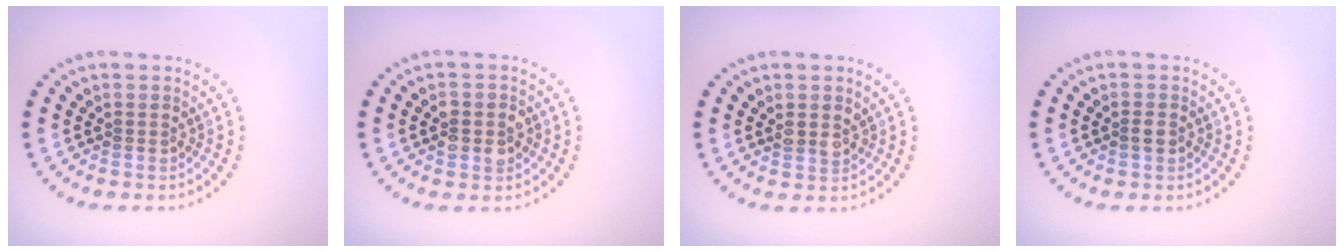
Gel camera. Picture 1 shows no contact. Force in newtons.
{"total": 2.3, "press": 2.2, "slide": 0.4}
{"total": 1.7, "press": 1.6, "slide": 0.7}
{"total": 1.0, "press": 0.9, "slide": 0.3}